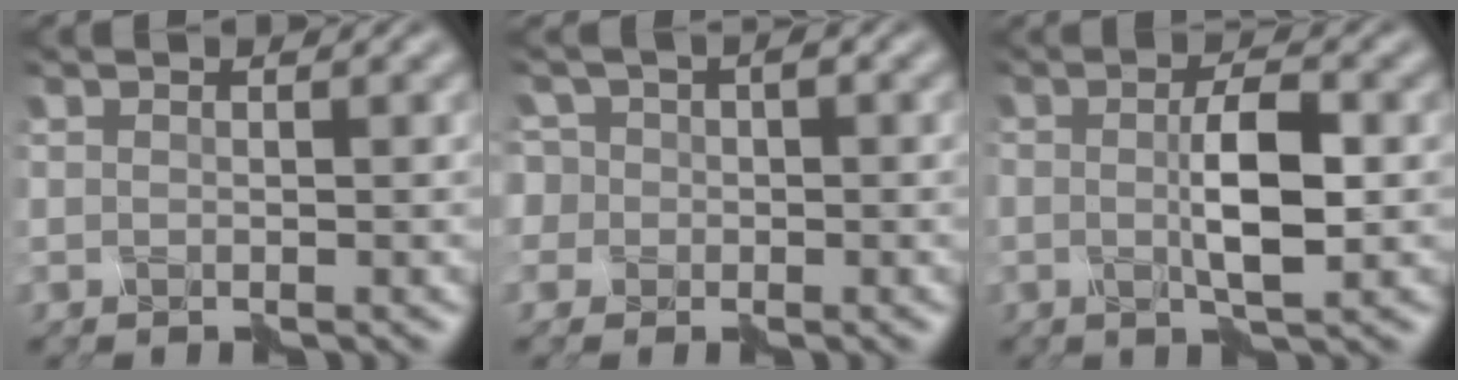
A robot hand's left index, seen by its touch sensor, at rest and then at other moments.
{"total": 3.7, "force": [0.2, 3.4, 1.4], "torque": [-0.038, 0.024, -0.026]}
{"total": 3.9, "force": [-0.3, 0.7, 3.9], "torque": [-0.085, 0.001, -0.002]}